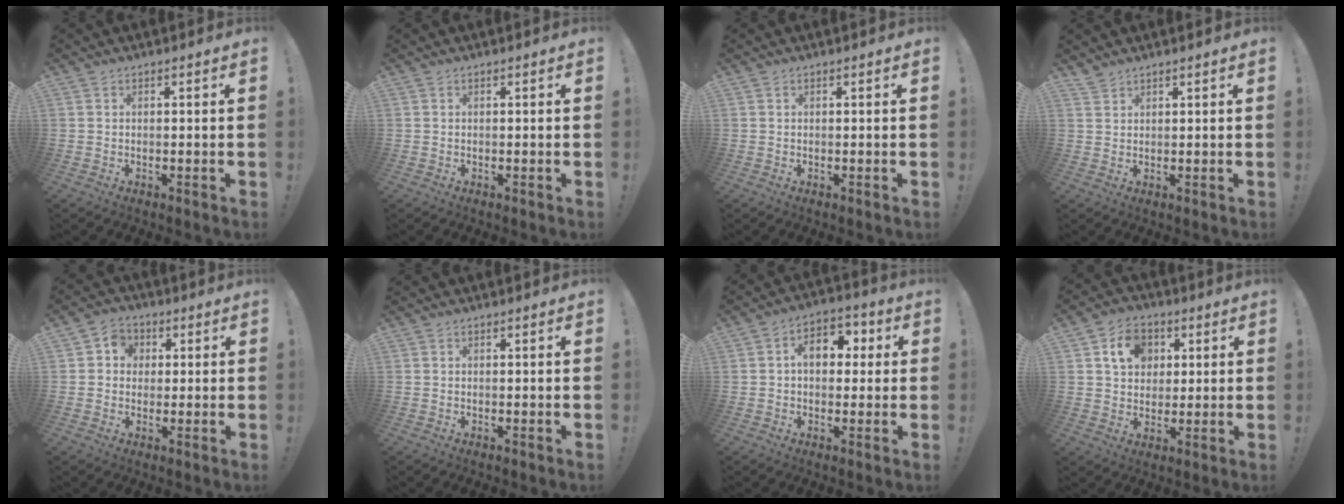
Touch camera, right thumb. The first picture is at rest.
{"total": 0.0}
{"total": 0.0}
{"total": 2.0, "force": [1.9, 0.5, 0.6], "torque": [-0.012, -0.011, 0.036]}
{"total": 5.2, "force": [0.7, 5.0, 1.5], "torque": [-0.016, 0.001, 0.012]}
{"total": 0.0}
{"total": 9.3, "force": [1.4, 6.4, 6.7], "torque": [-0.094, 0.014, 0.022]}
{"total": 10.7, "force": [4.0, 8.6, 4.8], "torque": [-0.073, -0.004, 0.077]}